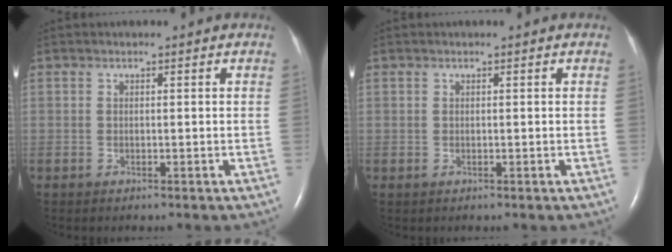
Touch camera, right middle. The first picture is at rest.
{"total": 0.0}